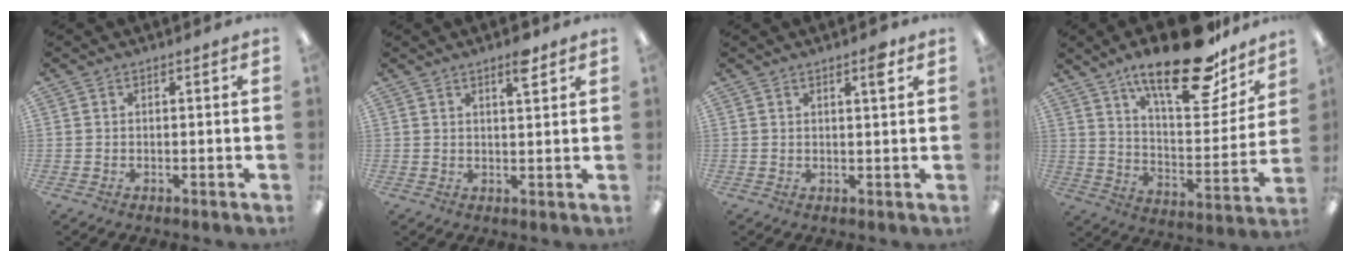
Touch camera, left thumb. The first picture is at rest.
{"total": 4.5, "force": [3.0, 1.1, 3.1], "torque": [-0.036, -0.014, 0.046]}
{"total": 3.1, "force": [2.0, 0.5, 2.3], "torque": [-0.036, -0.005, 0.030]}
{"total": 23.6, "force": [16.6, 8.2, 14.5], "torque": [-0.216, -0.106, 0.277]}